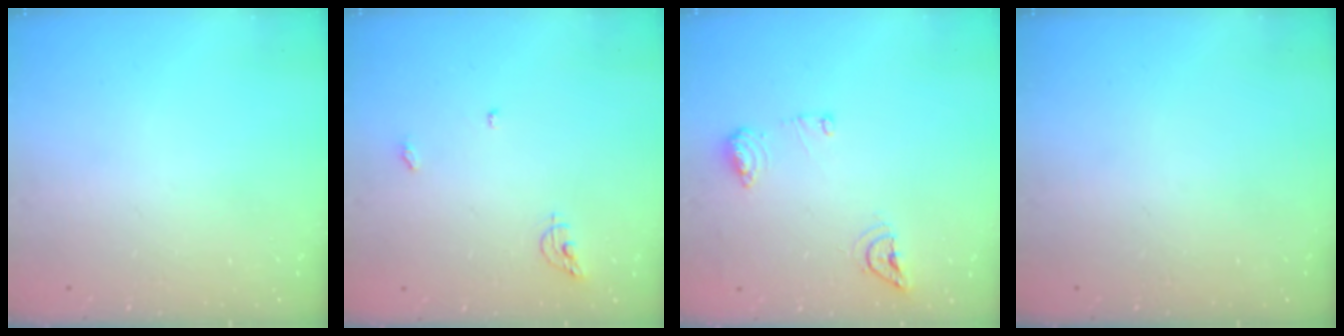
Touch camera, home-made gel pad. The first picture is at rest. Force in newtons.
{"total": 6.3, "press": 6.2, "slide": 0.6}
{"total": 8.5, "press": 8.5, "slide": 0.1}
{"total": 0.0}